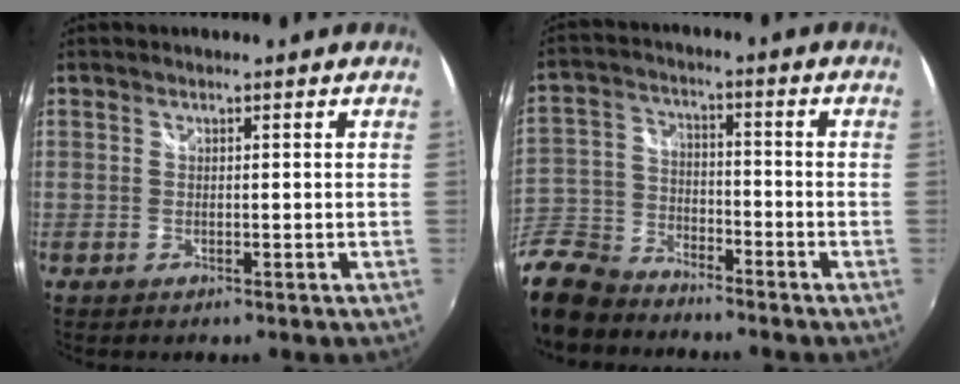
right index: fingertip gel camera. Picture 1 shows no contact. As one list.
[{"total": 13.8, "force": [-10.9, 6.8, 5.1], "torque": [-0.143, -0.001, -0.210]}]